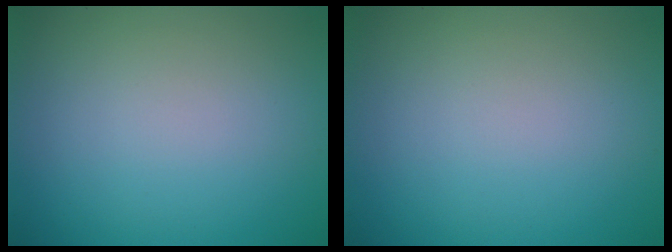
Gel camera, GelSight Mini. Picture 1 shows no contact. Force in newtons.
{"total": 0.0}